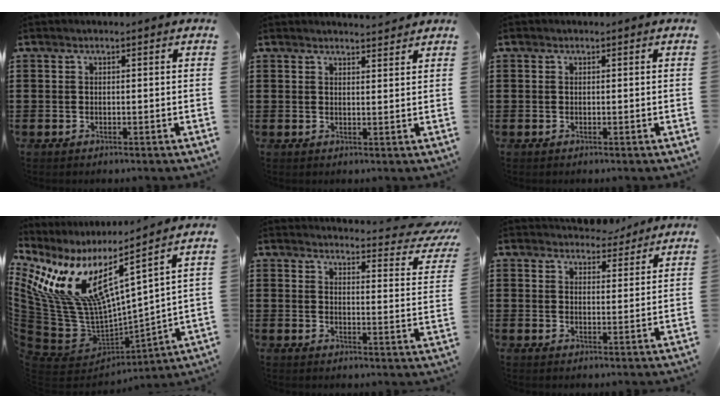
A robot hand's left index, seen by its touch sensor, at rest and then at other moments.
{"total": 2.2, "force": [2.2, 0.0, 0.3], "torque": [-0.011, -0.003, 0.042]}
{"total": 0.0}
{"total": 11.7, "force": [6.5, 4.8, 8.5], "torque": [-0.233, -0.077, 0.101]}
{"total": 4.6, "force": [4.2, 0.5, 1.8], "torque": [-0.031, -0.035, 0.066]}
{"total": 4.1, "force": [3.9, 1.3, 0.3], "torque": [-0.010, -0.012, 0.073]}